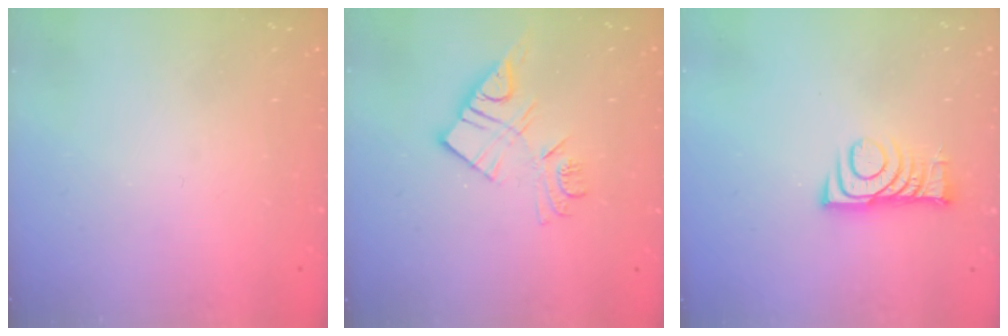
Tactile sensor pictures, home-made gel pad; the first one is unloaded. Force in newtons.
{"total": 10.8, "press": 10.7, "slide": 0.9}
{"total": 8.1, "press": 8.1, "slide": 0.9}